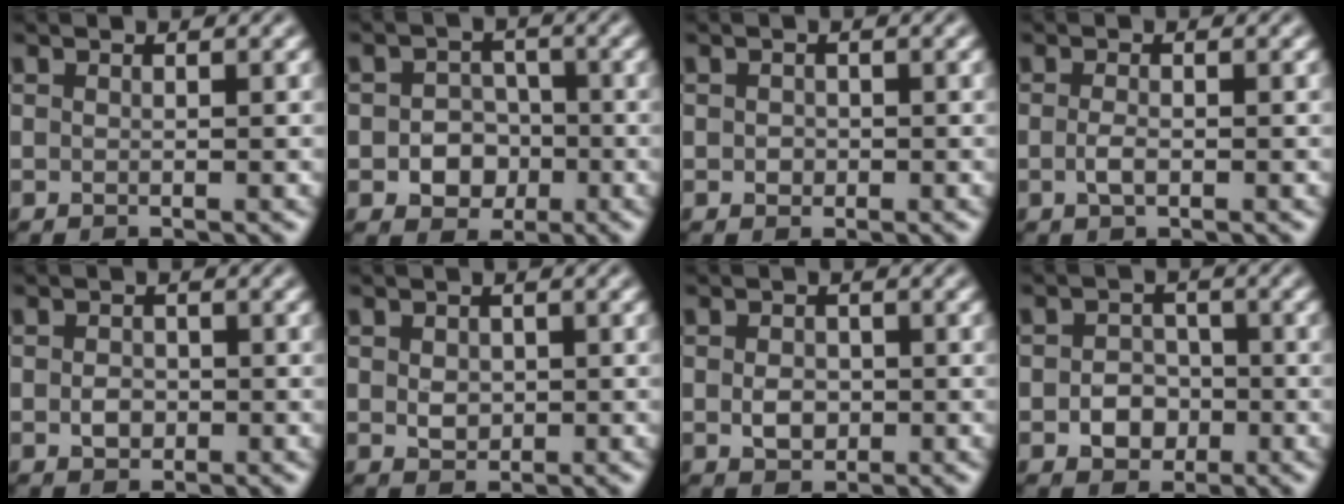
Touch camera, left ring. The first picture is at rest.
{"total": 3.8, "force": [-1.1, 3.2, 1.8], "torque": [-0.006, 0.000, -0.029]}
{"total": 0.9, "force": [0.0, 0.8, 0.4], "torque": [-0.004, -0.003, -0.004]}
{"total": 1.3, "force": [-0.3, 0.5, 1.1], "torque": [-0.026, -0.002, -0.008]}
{"total": 1.6, "force": [-0.3, 1.3, 1.0], "torque": [-0.019, -0.002, -0.008]}
{"total": 1.8, "force": [0.1, 1.5, 1.1], "torque": [-0.020, -0.002, 0.002]}
{"total": 2.2, "force": [-0.3, 1.7, 1.4], "torque": [-0.027, -0.003, -0.008]}
{"total": 3.0, "force": [-0.9, 2.5, 1.5], "torque": [-0.021, 0.000, -0.019]}